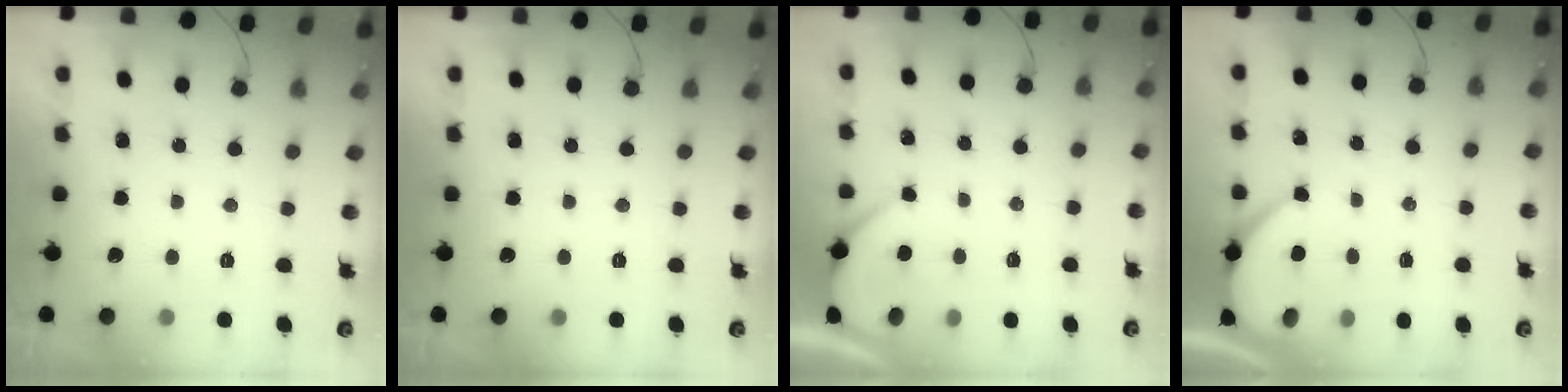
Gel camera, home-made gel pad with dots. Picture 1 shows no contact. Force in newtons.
{"total": 0.0}
{"total": 2.7, "press": 2.7, "slide": 0.3}
{"total": 3.9, "press": 3.9, "slide": 0.3}